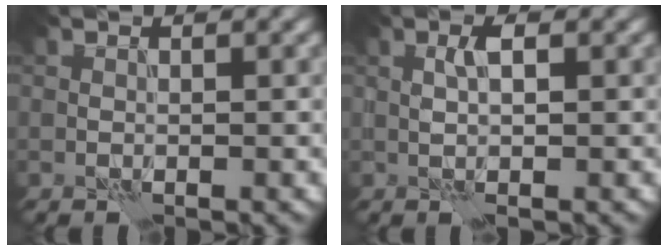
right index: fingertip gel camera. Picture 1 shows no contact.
{"total": 1.9, "force": [0.3, 0.4, 1.8], "torque": [-0.036, 0.006, 0.004]}